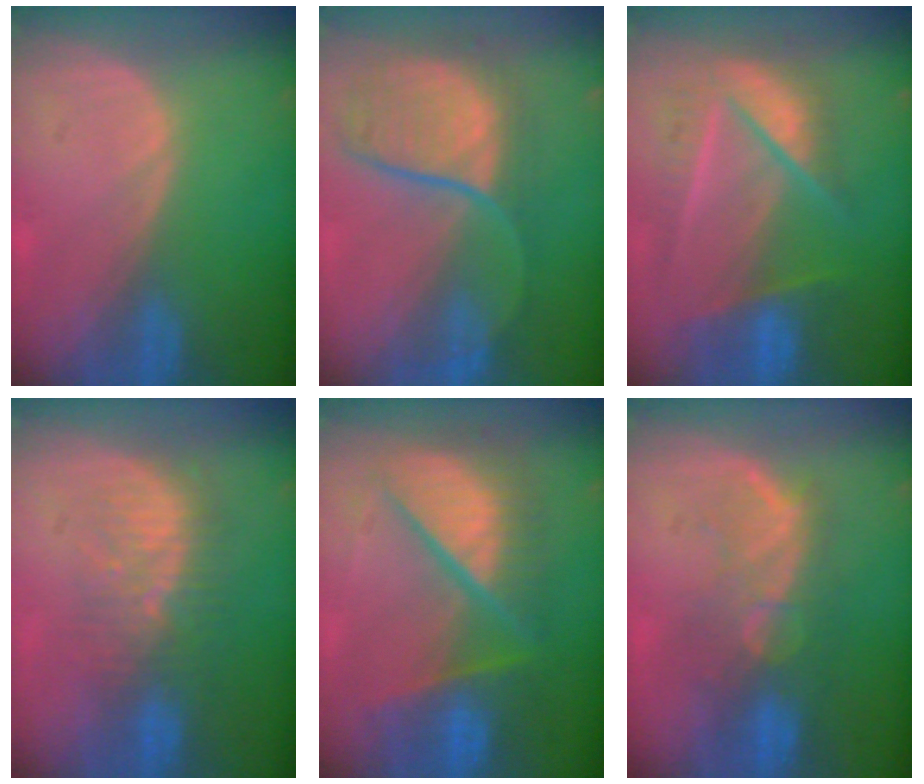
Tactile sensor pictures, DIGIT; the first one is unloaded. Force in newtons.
{"total": 9.6, "press": 9.0, "slide": 3.3}
{"total": 9.0, "press": 8.1, "slide": 3.8}
{"total": 8.4, "press": 7.8, "slide": 3.0}
{"total": 11.1, "press": 11.0, "slide": 1.3}
{"total": 10.1, "press": 8.6, "slide": 5.4}